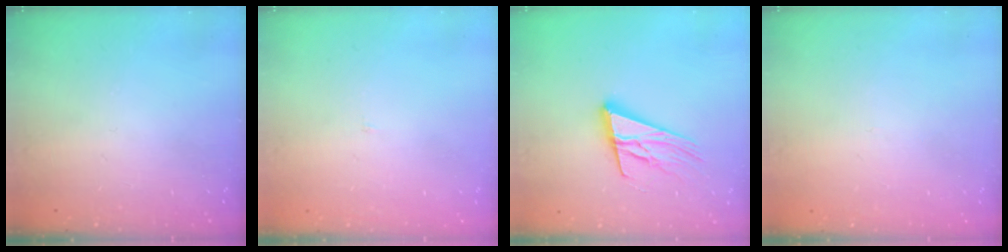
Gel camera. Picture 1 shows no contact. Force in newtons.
{"total": 2.0, "press": 2.0, "slide": 0.1}
{"total": 17.0, "press": 16.5, "slide": 4.2}
{"total": 2.6, "press": 2.6, "slide": 0.2}